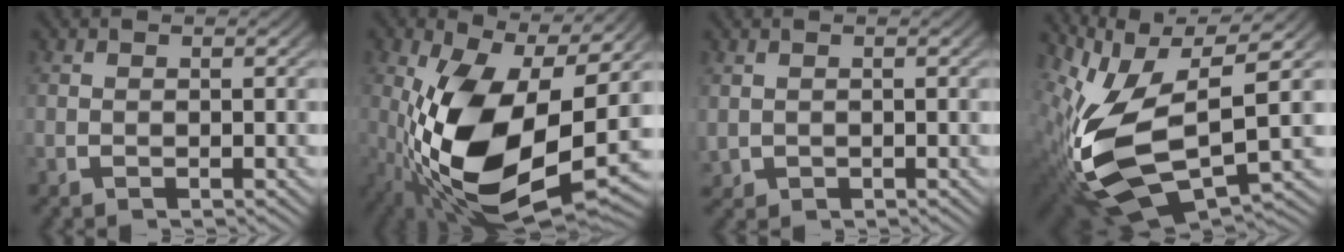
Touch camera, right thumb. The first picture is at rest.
{"total": 16.4, "force": [-1.3, 9.0, 13.6], "torque": [-0.281, -0.064, 0.014]}
{"total": 1.5, "force": [0.1, 1.5, 0.4], "torque": [-0.018, -0.008, 0.011]}
{"total": 15.2, "force": [-0.9, 8.6, 12.6], "torque": [-0.264, -0.051, 0.013]}